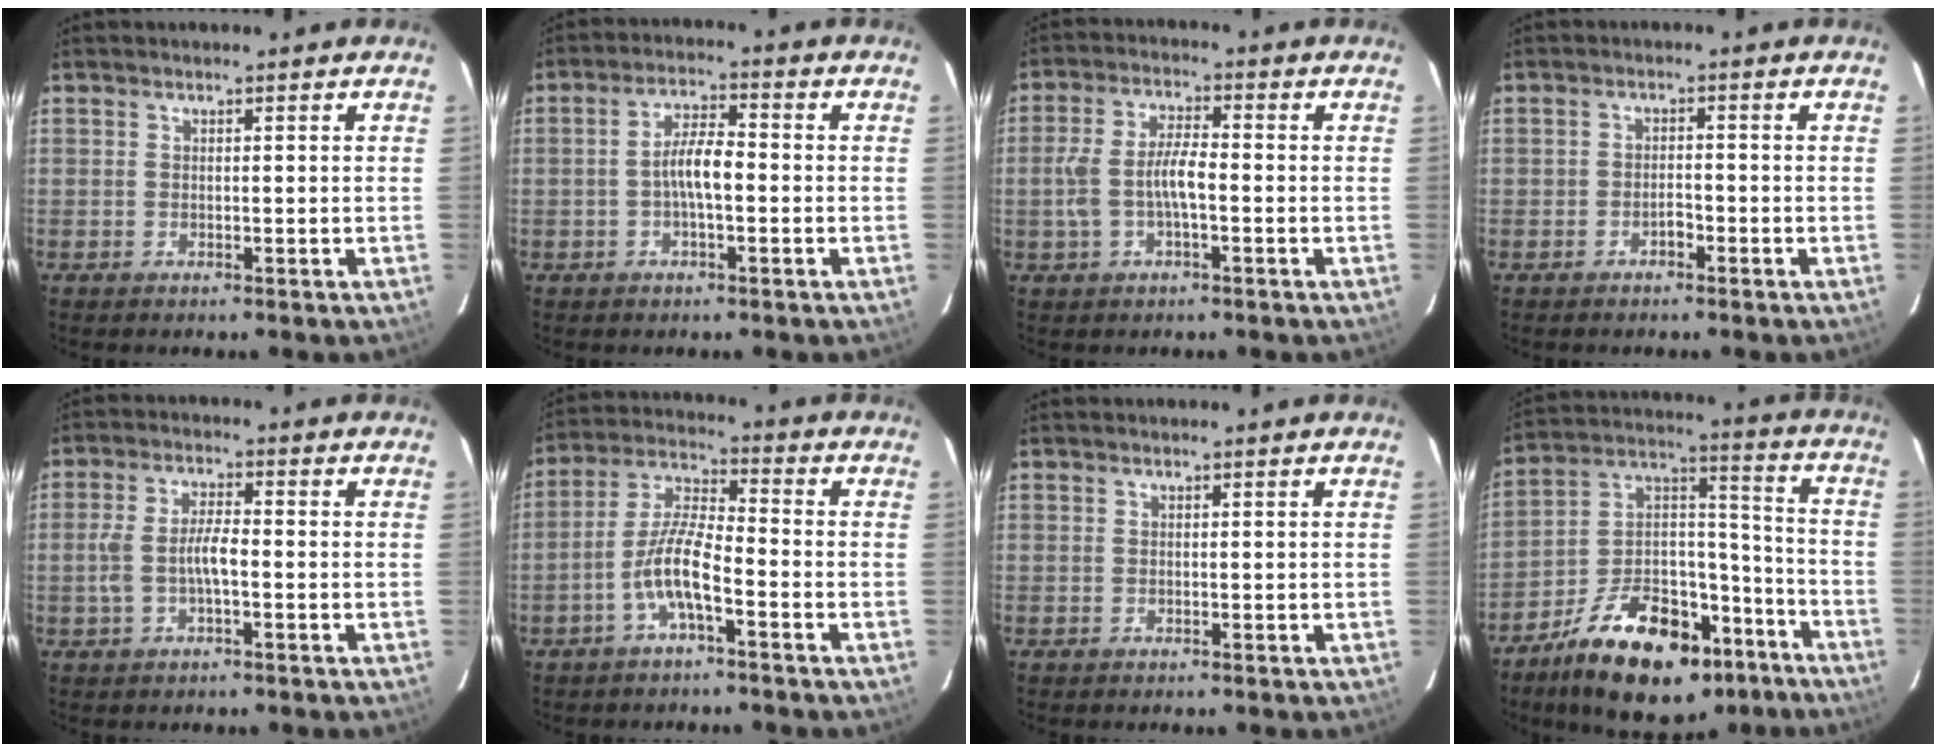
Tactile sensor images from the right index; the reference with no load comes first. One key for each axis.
{"total": 5.4, "fx": -1.2, "fy": 1.5, "fz": 5.0, "tx": -0.095, "ty": 0.011, "tz": -0.021}
{"total": 7.0, "fx": -1.6, "fy": 2.4, "fz": 6.4, "tx": -0.133, "ty": 0.009, "tz": -0.025}
{"total": 1.7, "fx": -1.3, "fy": 0.8, "fz": 0.7, "tx": -0.014, "ty": 0.006, "tz": -0.021}
{"total": 5.7, "fx": -1.4, "fy": 1.8, "fz": 5.2, "tx": -0.109, "ty": 0.007, "tz": -0.024}
{"total": 7.9, "fx": -3.8, "fy": 1.6, "fz": 6.7, "tx": -0.146, "ty": 0.009, "tz": -0.074}
{"total": 0.0}
{"total": 24.2, "fx": -16.1, "fy": 11.6, "fz": 13.9, "tx": -0.238, "ty": 0.043, "tz": -0.240}